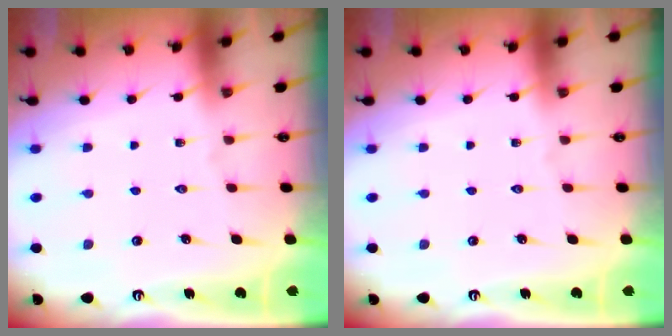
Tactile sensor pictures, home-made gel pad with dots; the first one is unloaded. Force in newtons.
{"total": 0.0}